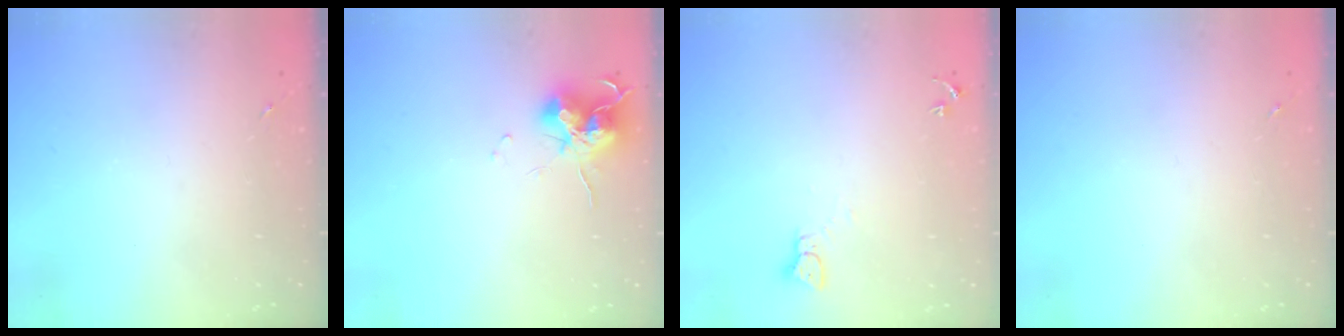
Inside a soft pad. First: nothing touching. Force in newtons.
{"total": 12.6, "press": 12.5, "slide": 1.4}
{"total": 2.3, "press": 2.3, "slide": 0.2}
{"total": 0.0}